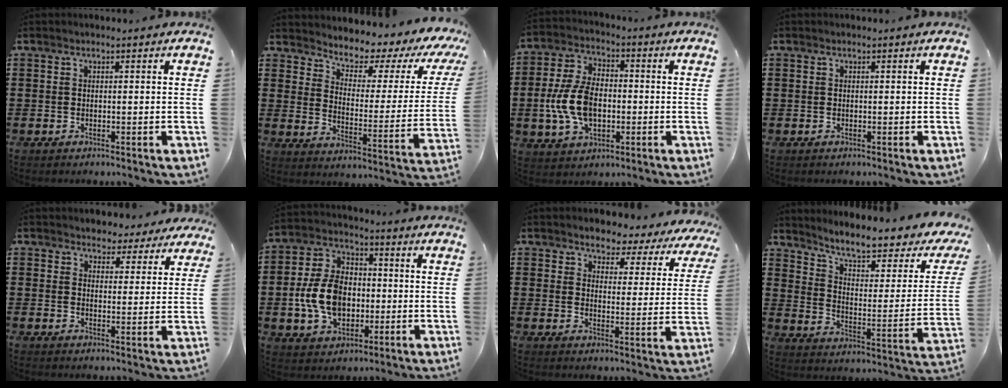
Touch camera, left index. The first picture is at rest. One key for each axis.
{"total": 4.0, "fx": 3.5, "fy": 1.5, "fz": 1.1, "tx": -0.040, "ty": -0.038, "tz": 0.049}
{"total": 9.9, "fx": -1.5, "fy": 6.0, "fz": 7.8, "tx": -0.184, "ty": 0.005, "tz": -0.033}
{"total": 0.0}
{"total": 3.8, "fx": 3.5, "fy": 1.5, "fz": 0.0, "tx": -0.011, "ty": -0.010, "tz": 0.063}
{"total": 10.4, "fx": -1.4, "fy": 7.4, "fz": 7.2, "tx": -0.175, "ty": 0.013, "tz": -0.028}
{"total": 3.7, "fx": 3.6, "fy": 0.9, "fz": 0.2, "tx": -0.030, "ty": -0.025, "tz": 0.057}
{"total": 7.5, "fx": 6.1, "fy": 0.6, "fz": 4.3, "tx": -0.093, "ty": -0.050, "tz": 0.096}